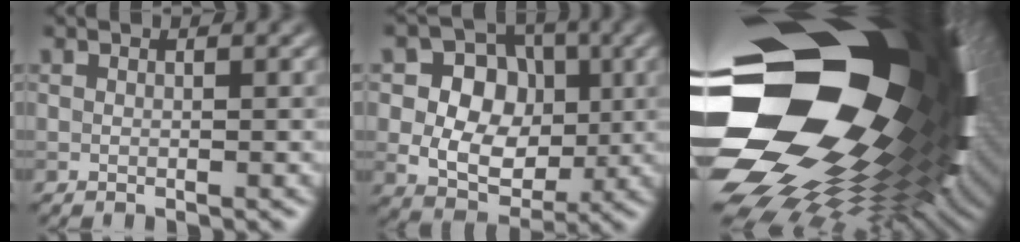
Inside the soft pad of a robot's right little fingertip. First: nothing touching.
{"total": 8.3, "force": [0.6, 6.9, 4.6], "torque": [-0.077, 0.008, 0.005]}
{"total": 22.4, "force": [-0.7, 15.1, 16.5], "torque": [-0.304, -0.059, -0.012]}